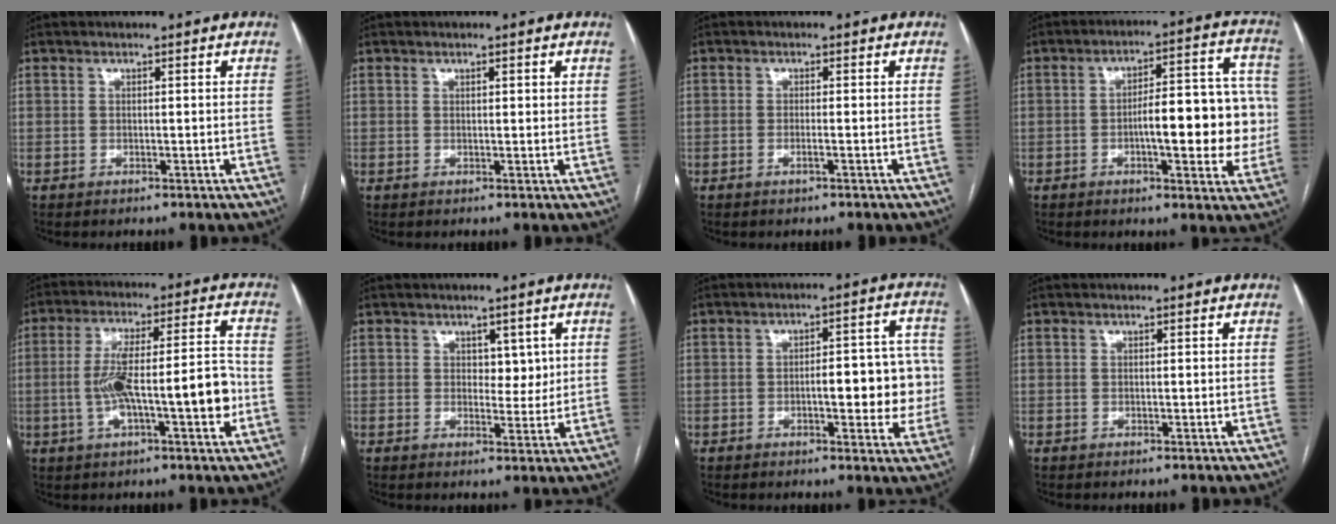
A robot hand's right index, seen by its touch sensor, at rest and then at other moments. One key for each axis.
{"total": 1.4, "fx": 0.8, "fy": 0.4, "fz": 1.1, "tx": -0.018, "ty": 0.000, "tz": 0.011}
{"total": 1.0, "fx": -0.4, "fy": 0.0, "fz": 0.9, "tx": -0.020, "ty": -0.001, "tz": -0.007}
{"total": 14.3, "fx": -1.5, "fy": 4.3, "fz": 13.6, "tx": -0.176, "ty": 0.035, "tz": -0.017}
{"total": 13.8, "fx": -2.6, "fy": 2.4, "fz": 13.3, "tx": -0.225, "ty": 0.026, "tz": -0.037}
{"total": 3.5, "fx": 1.2, "fy": 2.1, "fz": 2.6, "tx": -0.029, "ty": -0.001, "tz": 0.019}
{"total": 10.1, "fx": -1.0, "fy": 3.5, "fz": 9.4, "tx": -0.110, "ty": 0.030, "tz": -0.008}
{"total": 0.0}